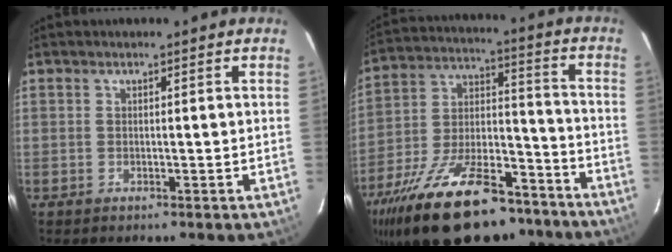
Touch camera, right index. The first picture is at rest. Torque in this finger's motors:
{"motor_torque": [1.09, -1.05, 1.05, 0.21]}